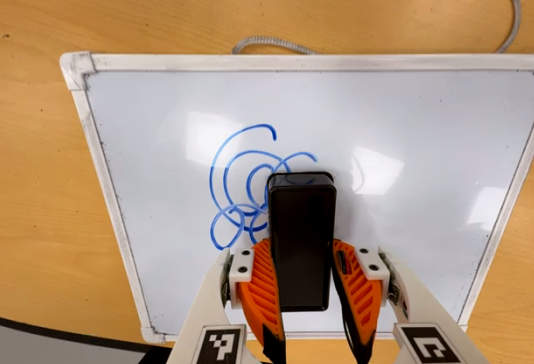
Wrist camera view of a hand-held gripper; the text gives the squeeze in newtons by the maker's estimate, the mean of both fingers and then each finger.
{"total": 10.7, "left": 10.5, "right": 10.9}